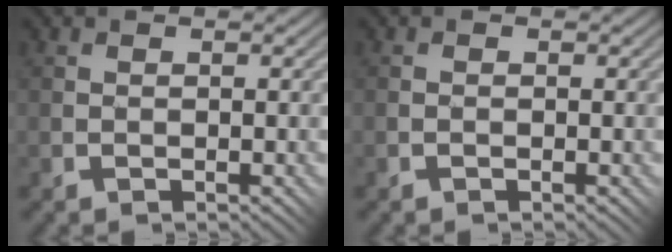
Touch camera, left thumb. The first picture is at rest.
{"total": 0.0}